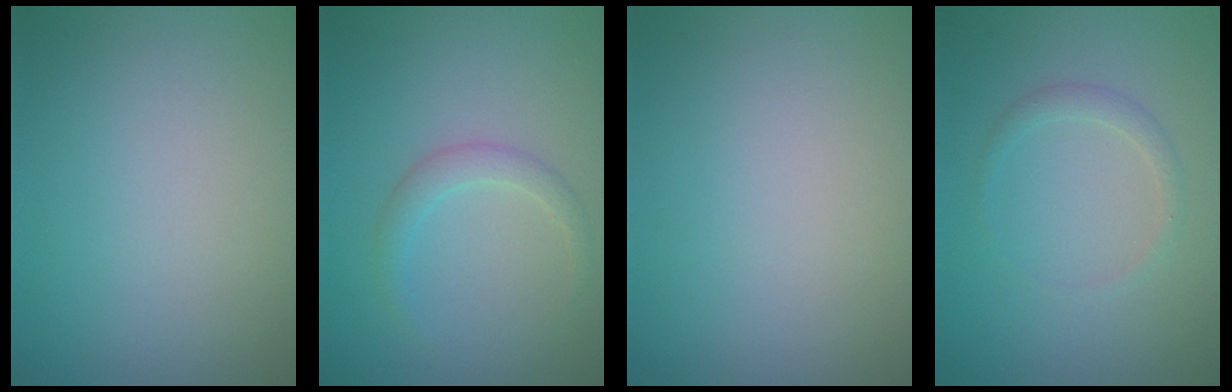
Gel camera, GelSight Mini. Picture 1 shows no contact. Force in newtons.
{"total": 1.6, "press": 1.6, "slide": 0.1}
{"total": 0.0}
{"total": 1.2, "press": 1.2, "slide": 0.0}